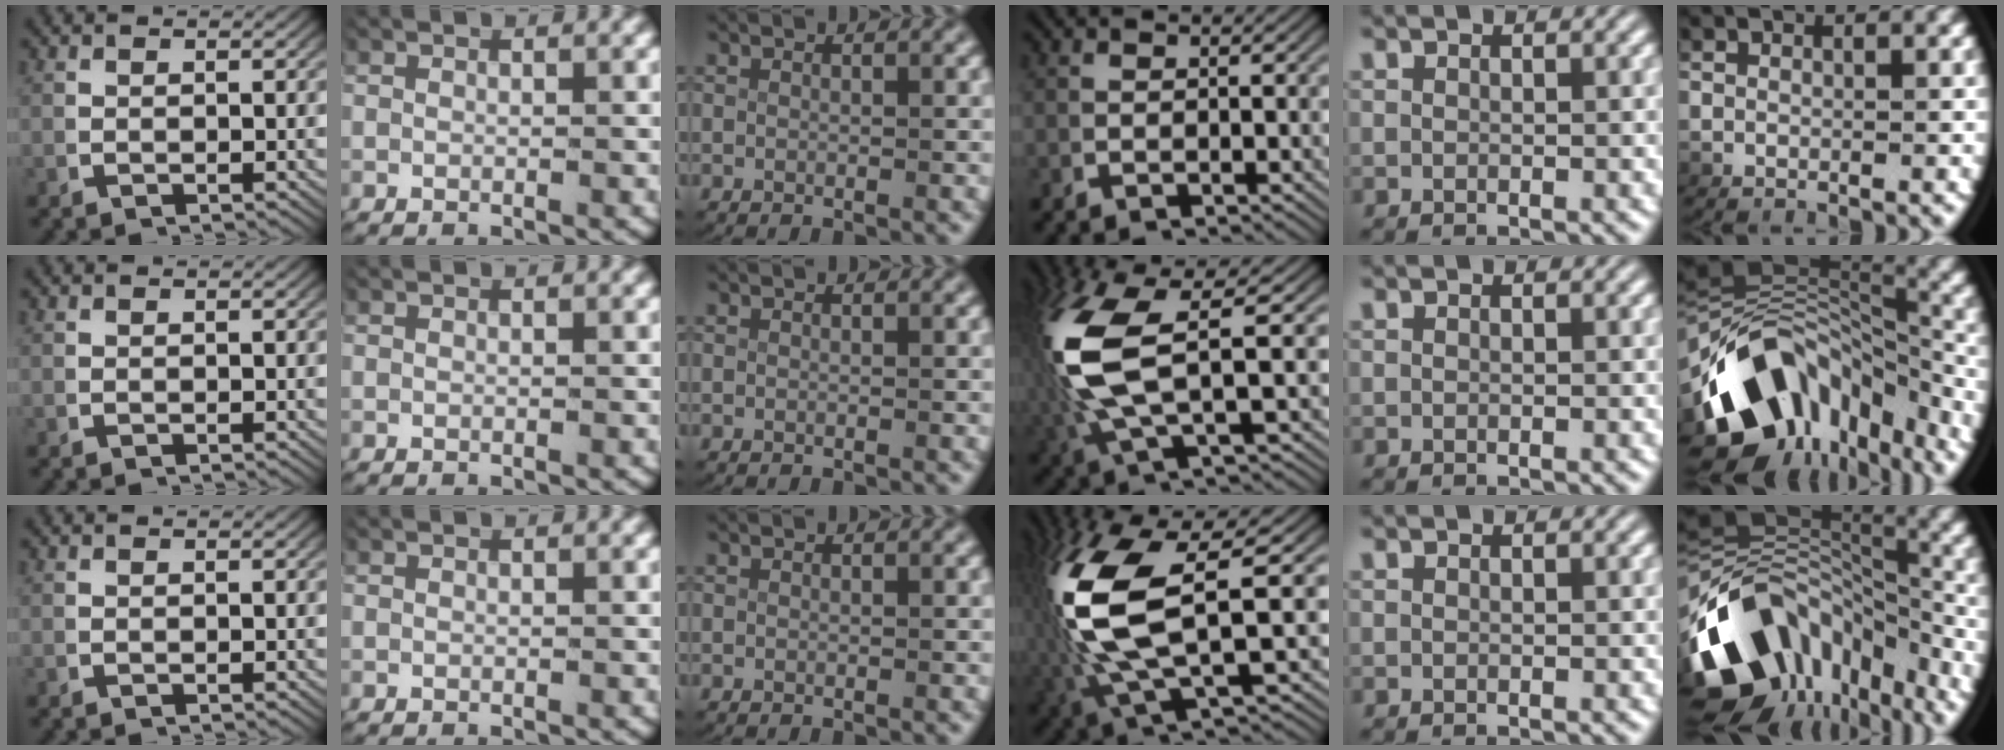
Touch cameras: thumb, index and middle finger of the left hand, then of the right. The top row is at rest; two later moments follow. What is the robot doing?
{"motion": "lift_and_place", "object": "fork"}